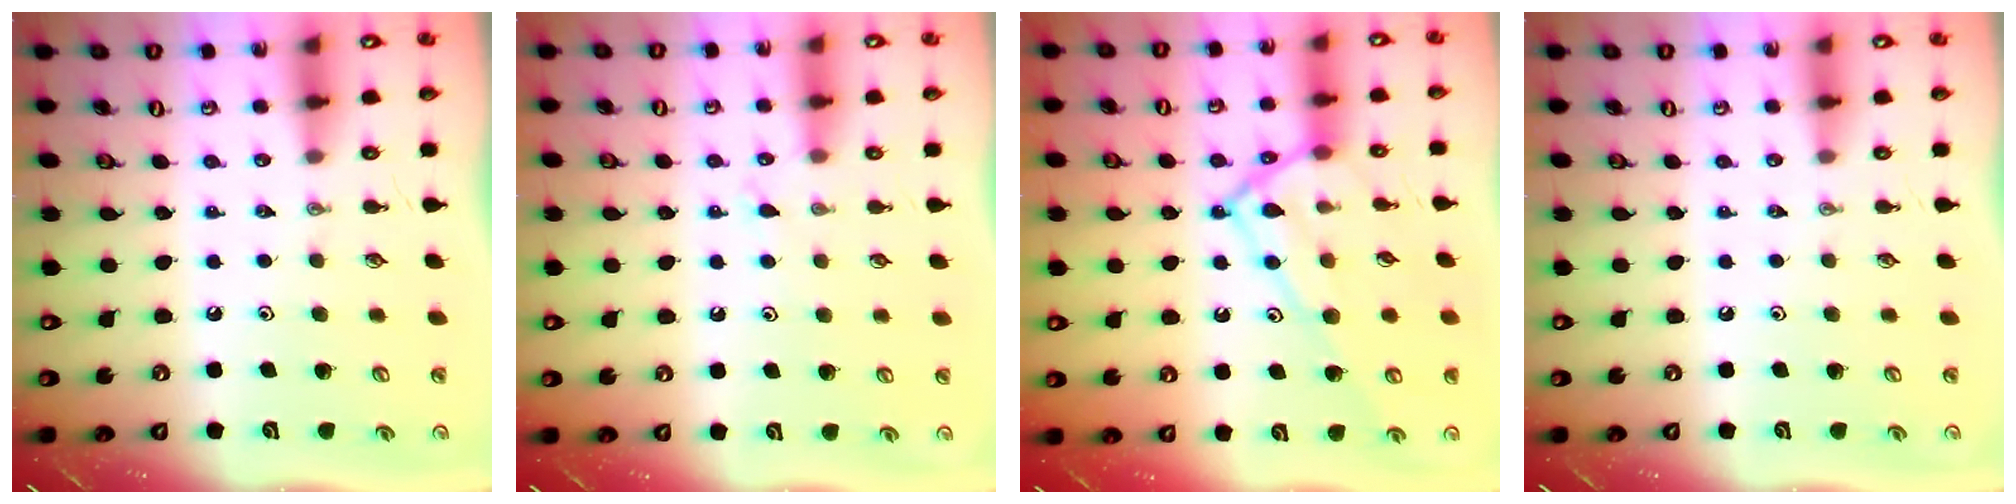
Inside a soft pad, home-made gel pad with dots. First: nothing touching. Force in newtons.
{"total": 6.3, "press": 6.3, "slide": 0.7}
{"total": 16.1, "press": 16.1, "slide": 1.0}
{"total": 0.0}